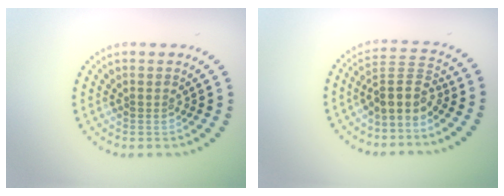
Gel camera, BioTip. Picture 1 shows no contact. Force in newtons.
{"total": 3.3, "press": 2.5, "slide": 2.2}